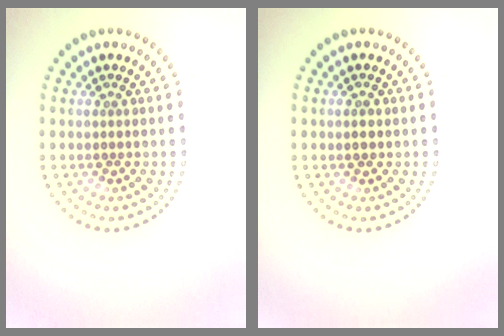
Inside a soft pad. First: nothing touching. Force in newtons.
{"total": 1.5, "press": 1.5, "slide": 0.0}